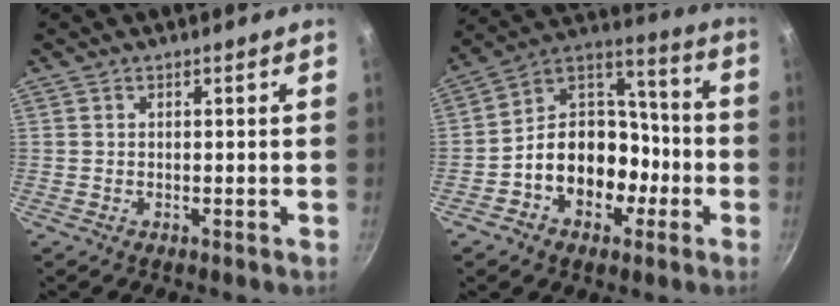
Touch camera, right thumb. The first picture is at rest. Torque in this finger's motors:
{"motor_torque": [0.14, 0.45, -0.12, -0.11, 0.10]}